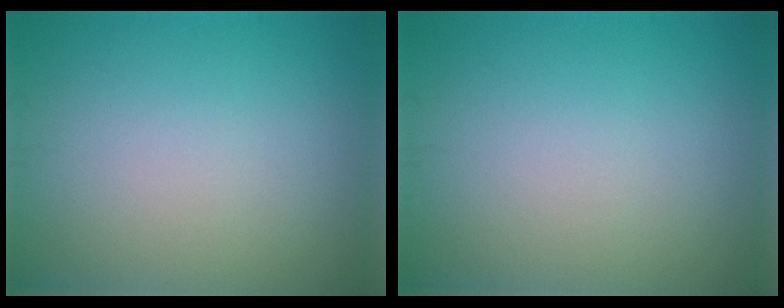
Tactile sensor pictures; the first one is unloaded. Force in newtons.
{"total": 0.0}